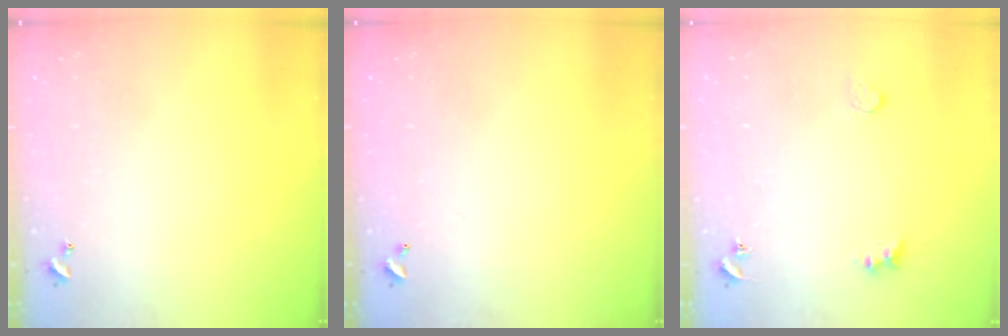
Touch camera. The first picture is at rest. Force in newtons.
{"total": 2.7, "press": 2.7, "slide": 0.1}
{"total": 3.0, "press": 2.9, "slide": 0.8}